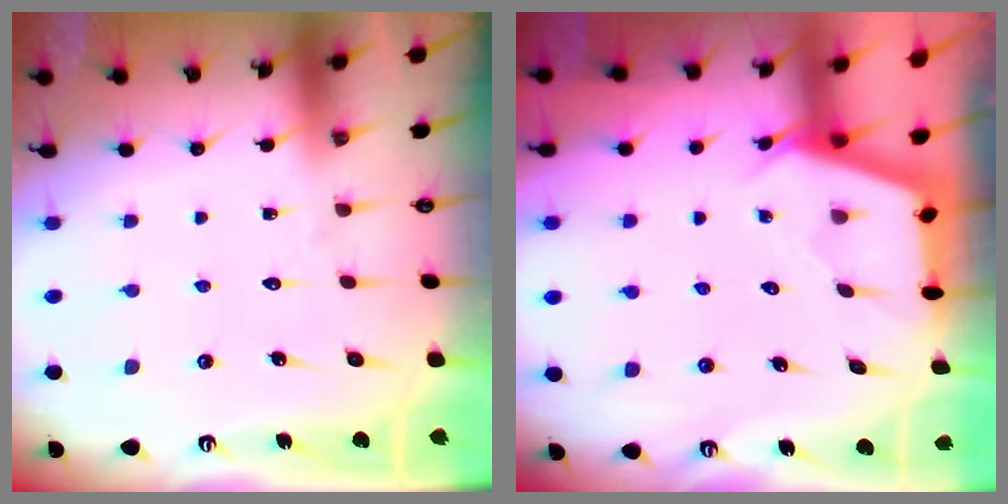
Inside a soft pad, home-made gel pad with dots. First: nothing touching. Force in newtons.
{"total": 2.7, "press": 2.7, "slide": 0.3}